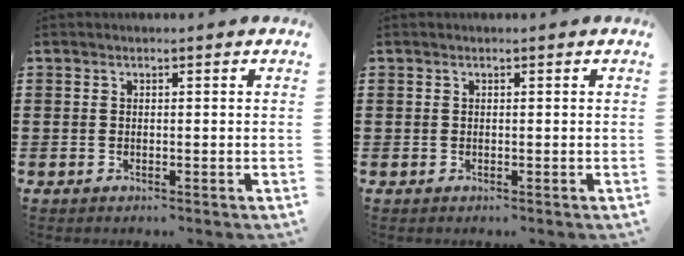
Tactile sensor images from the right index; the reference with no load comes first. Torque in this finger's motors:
{"motor_torque": [-0.21, 1.93, 0.06, 0.00]}